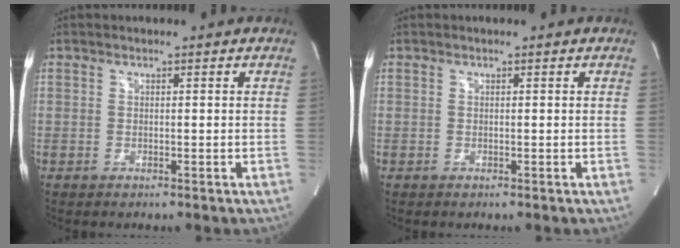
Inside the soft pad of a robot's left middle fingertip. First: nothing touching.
{"total": 0.0}